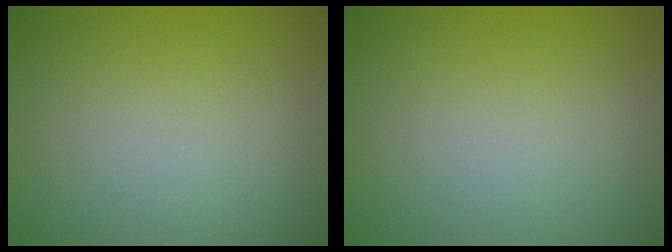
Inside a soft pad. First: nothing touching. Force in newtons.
{"total": 0.0}